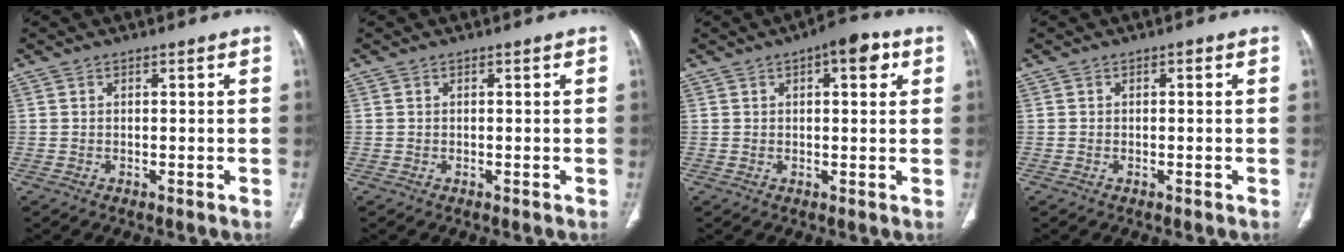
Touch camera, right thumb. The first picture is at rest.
{"total": 0.0}
{"total": 6.7, "force": [2.8, 2.8, 5.4], "torque": [-0.052, 0.005, 0.028]}
{"total": 0.5, "force": [0.0, 0.3, 0.4], "torque": [-0.003, 0.003, -0.003]}